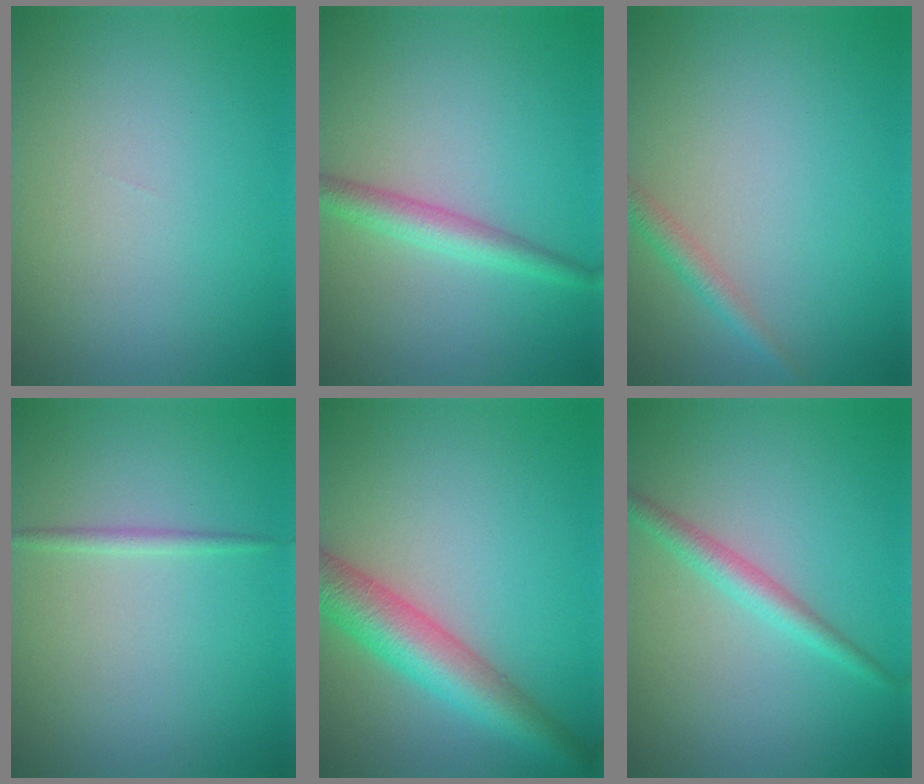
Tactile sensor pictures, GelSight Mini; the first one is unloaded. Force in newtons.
{"total": 2.6, "press": 2.6, "slide": 0.1}
{"total": 1.6, "press": 1.6, "slide": 0.1}
{"total": 0.9, "press": 0.9, "slide": 0.1}
{"total": 5.8, "press": 5.8, "slide": 0.2}
{"total": 2.2, "press": 2.2, "slide": 0.0}